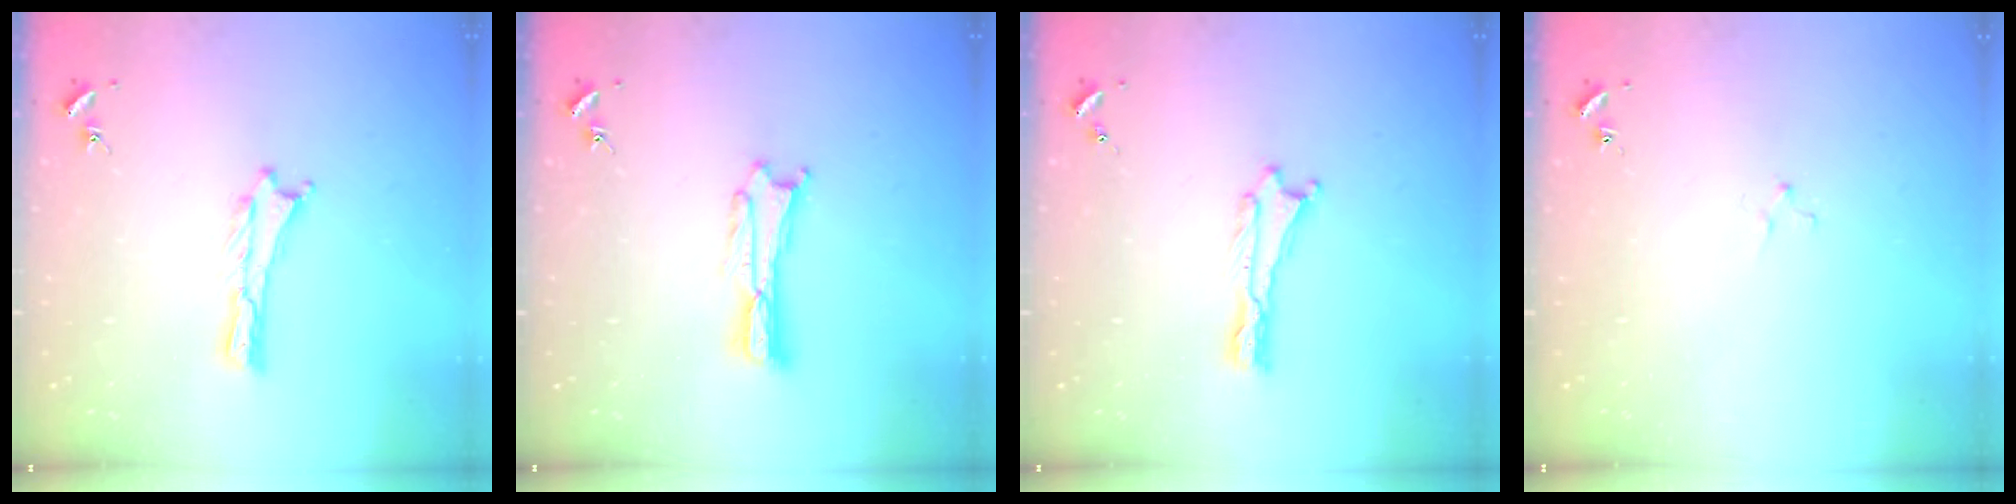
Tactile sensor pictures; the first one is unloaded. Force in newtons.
{"total": 0.9, "press": 0.9, "slide": 0.2}
{"total": 0.0}
{"total": 1.5, "press": 1.5, "slide": 0.2}